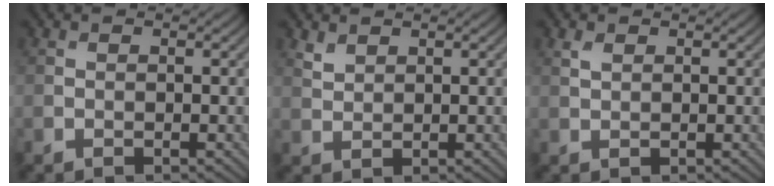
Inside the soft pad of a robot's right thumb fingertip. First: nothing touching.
{"total": 1.7, "force": [1.4, 0.7, 0.6], "torque": [-0.022, -0.001, 0.036]}
{"total": 1.1, "force": [0.7, 0.6, 0.7], "torque": [-0.022, 0.001, 0.015]}